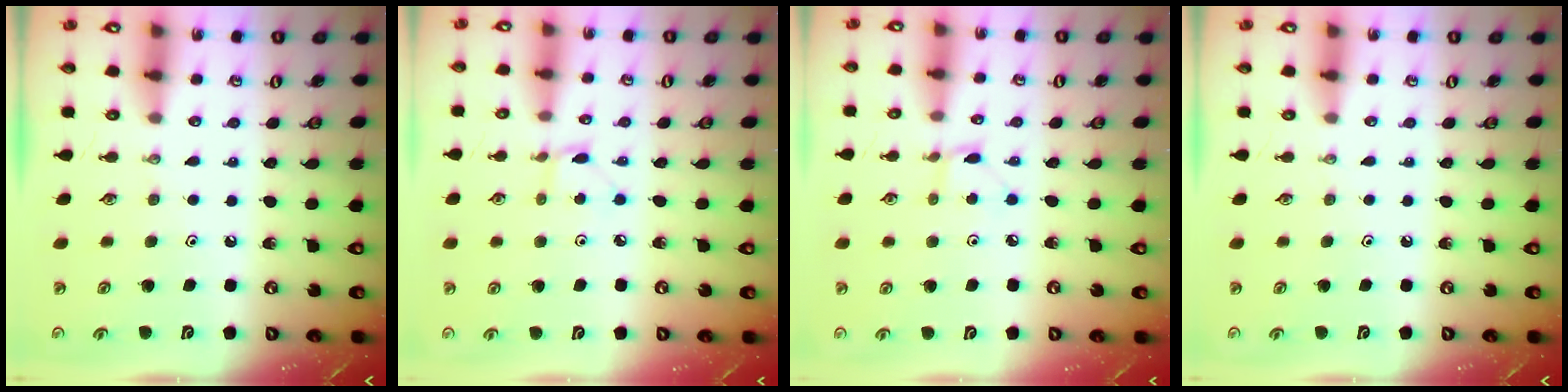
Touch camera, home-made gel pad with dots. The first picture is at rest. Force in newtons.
{"total": 2.4, "press": 2.3, "slide": 0.3}
{"total": 2.4, "press": 2.3, "slide": 0.3}
{"total": 0.0}